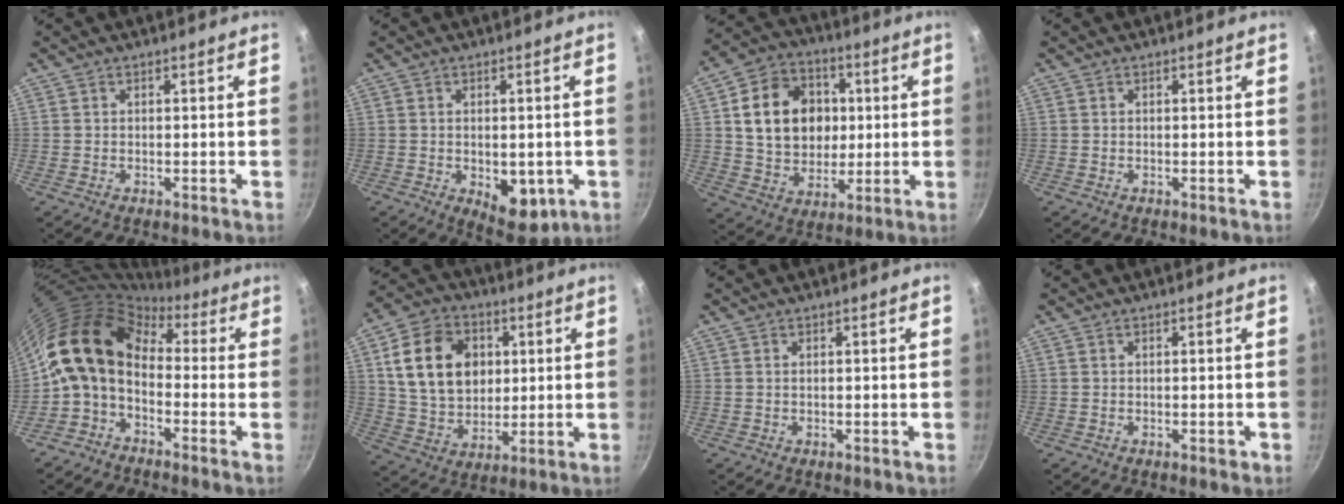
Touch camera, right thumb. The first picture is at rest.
{"total": 9.0, "force": [-2.1, 5.0, 7.2], "torque": [-0.073, -0.011, -0.017]}
{"total": 16.6, "force": [2.5, 13.5, 9.4], "torque": [-0.128, 0.012, 0.045]}
{"total": 0.0}
{"total": 13.7, "force": [-0.1, 9.5, 10.0], "torque": [-0.175, 0.037, -0.026]}
{"total": 17.2, "force": [3.9, 13.0, 10.5], "torque": [-0.161, -0.002, 0.071]}
{"total": 0.0}
{"total": 0.9, "force": [-0.4, 0.3, 0.8], "torque": [-0.008, 0.003, -0.005]}